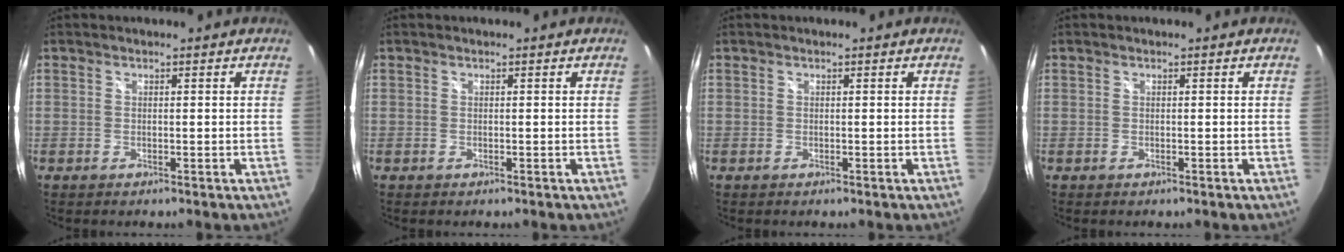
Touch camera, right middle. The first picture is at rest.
{"total": 0.0}
{"total": 0.0}
{"total": 0.0}